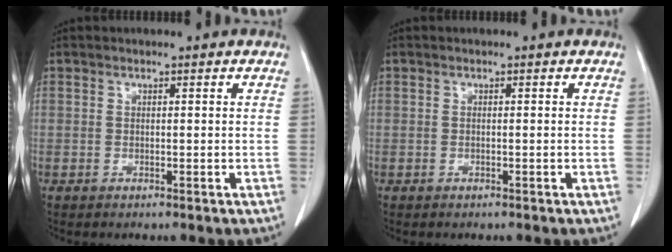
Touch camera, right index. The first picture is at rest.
{"total": 0.0}